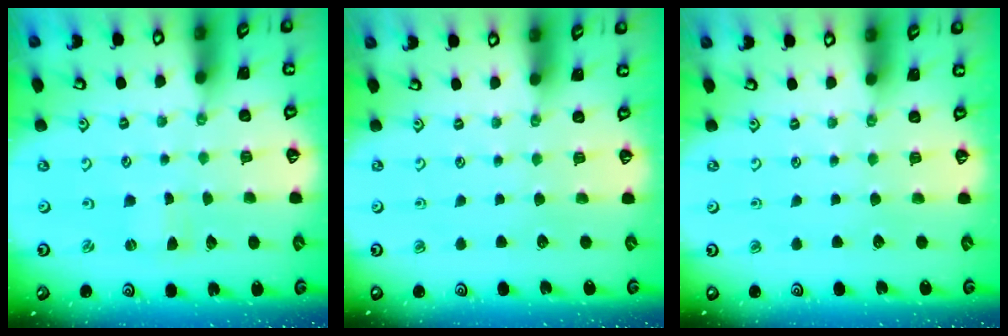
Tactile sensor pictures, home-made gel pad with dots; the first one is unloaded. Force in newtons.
{"total": 0.0}
{"total": 0.0}